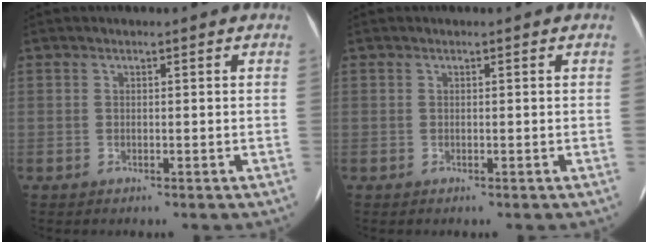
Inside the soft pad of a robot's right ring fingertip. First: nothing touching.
{"total": 0.0}